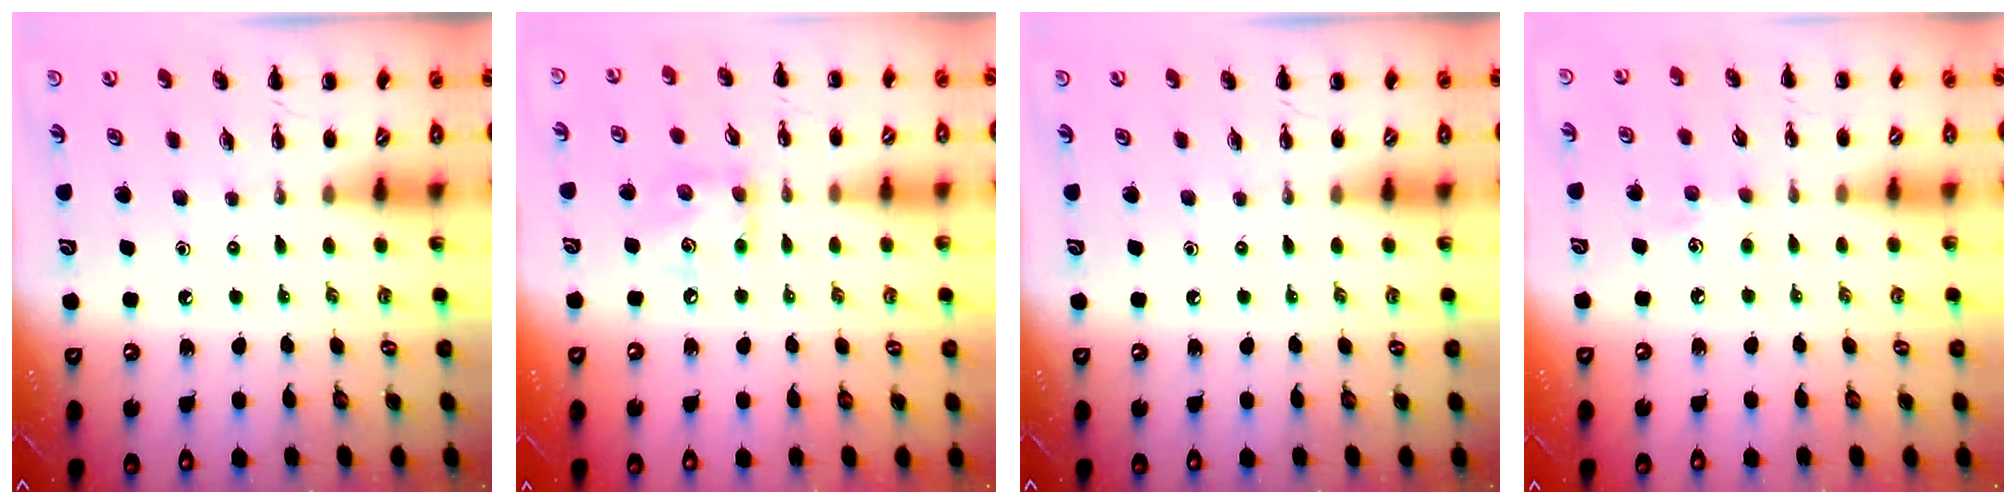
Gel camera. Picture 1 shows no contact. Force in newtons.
{"total": 7.7, "press": 7.7, "slide": 0.6}
{"total": 0.0}
{"total": 5.0, "press": 4.8, "slide": 1.3}